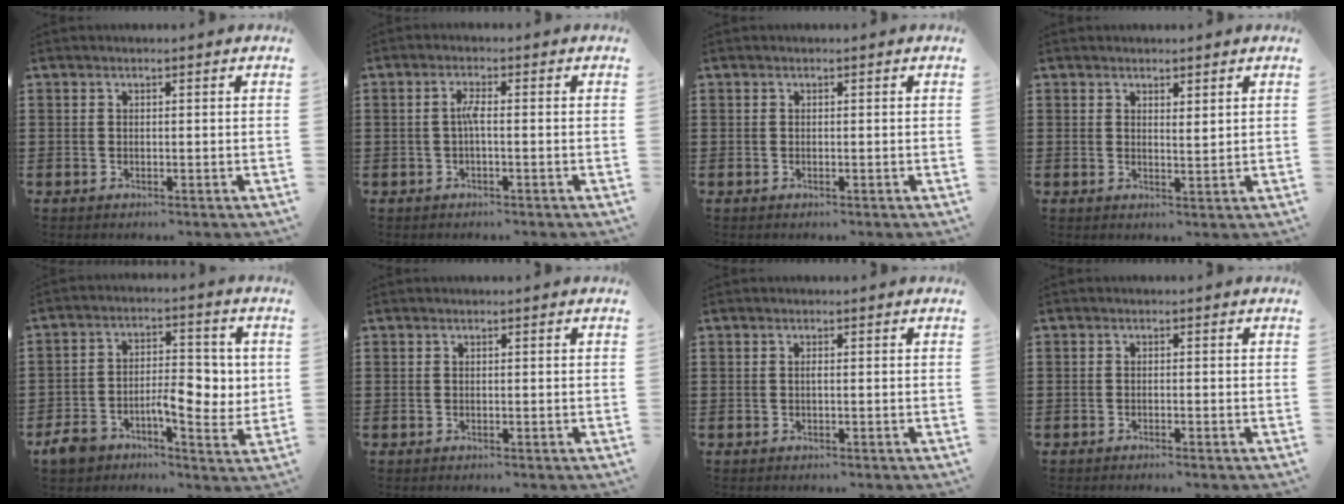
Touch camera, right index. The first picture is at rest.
{"total": 2.3, "force": [-0.4, 0.3, 2.3], "torque": [-0.053, 0.000, -0.011]}
{"total": 0.0}
{"total": 1.5, "force": [1.4, 0.3, 0.5], "torque": [-0.011, 0.003, 0.026]}
{"total": 8.6, "force": [-2.0, 4.9, 6.7], "torque": [-0.093, 0.011, -0.038]}
{"total": 0.0}
{"total": 0.5, "force": [-0.1, 0.0, 0.5], "torque": [-0.010, -0.004, -0.002]}
{"total": 0.7, "force": [-0.6, 0.0, 0.3], "torque": [-0.007, -0.002, -0.012]}